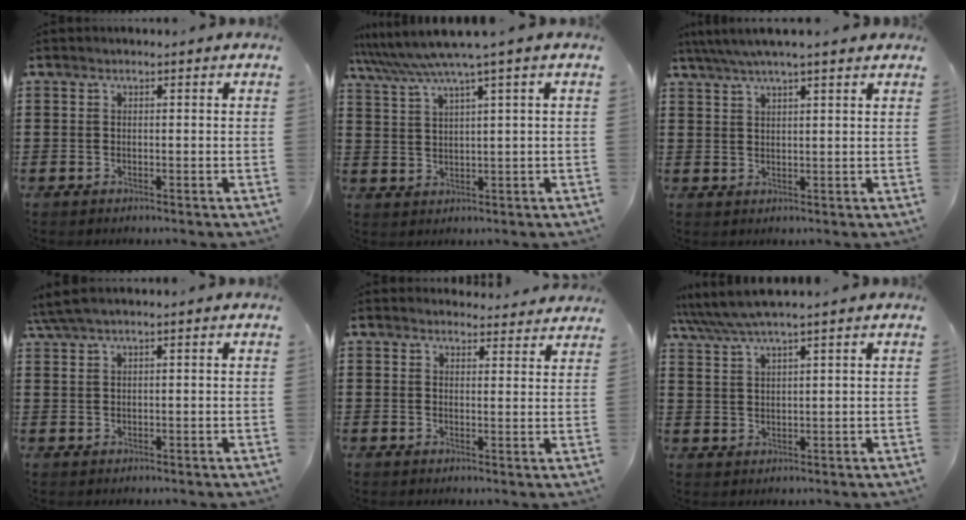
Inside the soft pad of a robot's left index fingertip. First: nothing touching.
{"total": 4.7, "force": [3.2, -0.5, 3.4], "torque": [-0.076, -0.015, 0.050]}
{"total": 4.1, "force": [3.2, 0.3, 2.5], "torque": [-0.055, -0.002, 0.057]}
{"total": 2.2, "force": [1.4, 0.1, 1.7], "torque": [-0.034, 0.000, 0.026]}
{"total": 3.0, "force": [2.9, 0.7, 0.2], "torque": [-0.004, -0.013, 0.054]}
{"total": 4.1, "force": [3.3, 0.2, 2.4], "torque": [-0.057, -0.005, 0.058]}